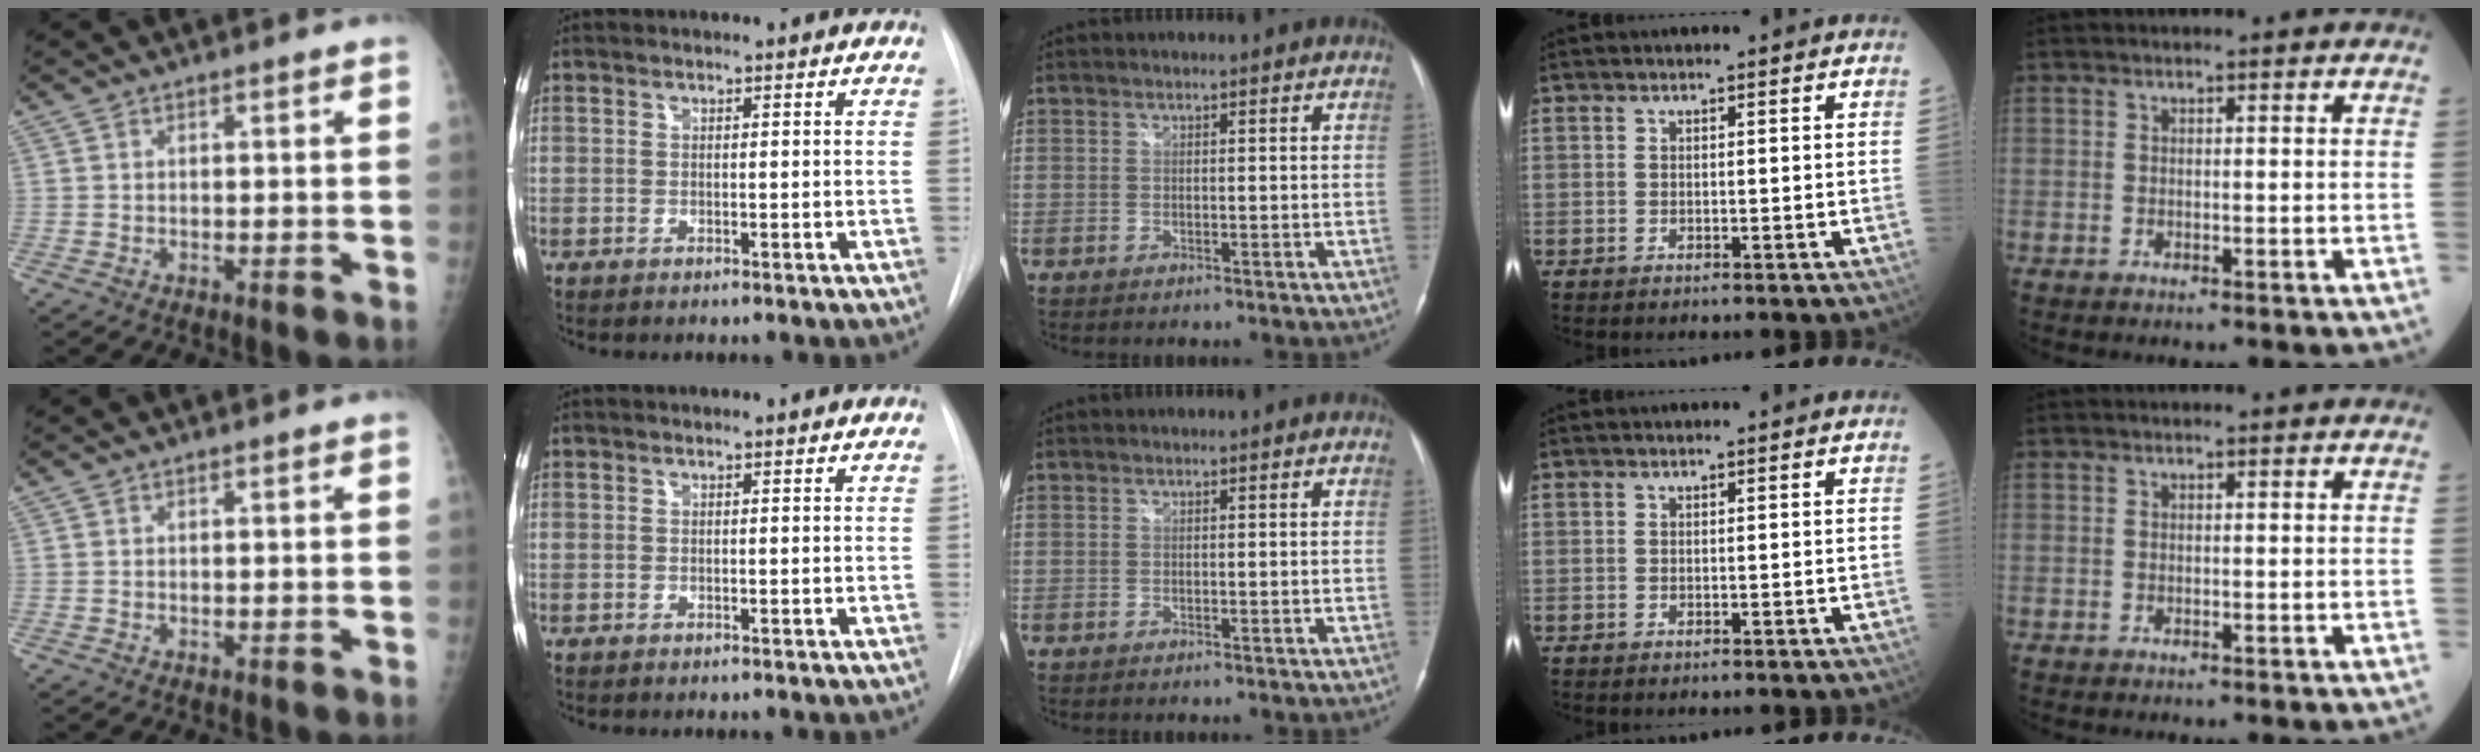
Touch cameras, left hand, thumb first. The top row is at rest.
{}